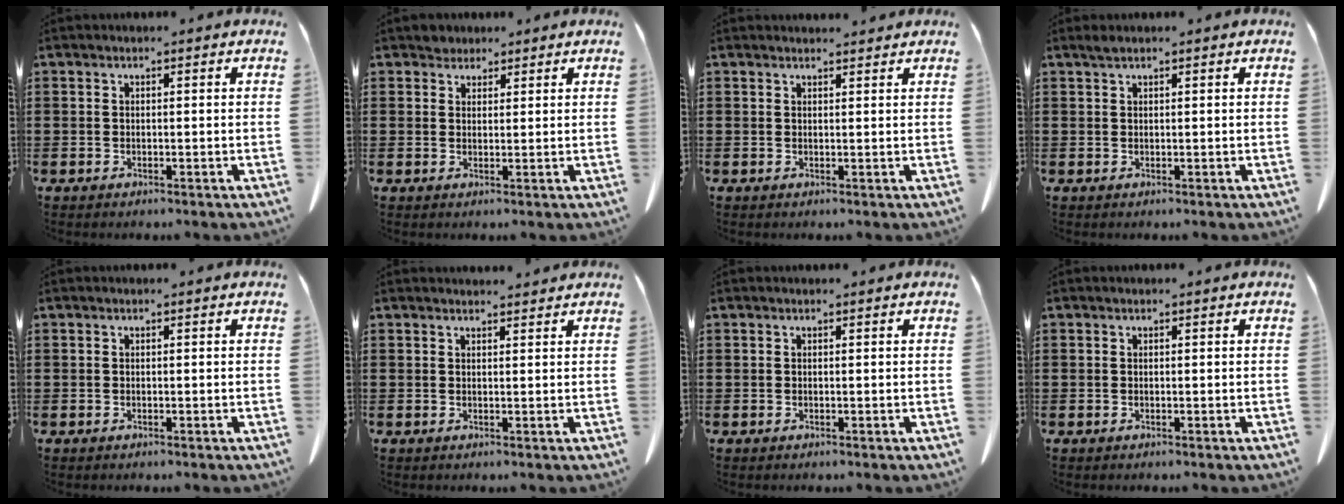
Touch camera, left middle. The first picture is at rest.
{"total": 2.0, "force": [1.9, 0.9, 0.0], "torque": [0.003, -0.001, 0.037]}
{"total": 1.2, "force": [1.2, 0.1, 0.2], "torque": [-0.007, 0.000, 0.023]}
{"total": 1.0, "force": [0.7, 0.0, 0.7], "torque": [-0.016, -0.002, 0.014]}
{"total": 0.0}
{"total": 1.5, "force": [1.5, 0.2, 0.2], "torque": [-0.008, 0.001, 0.028]}
{"total": 0.0}
{"total": 0.0}